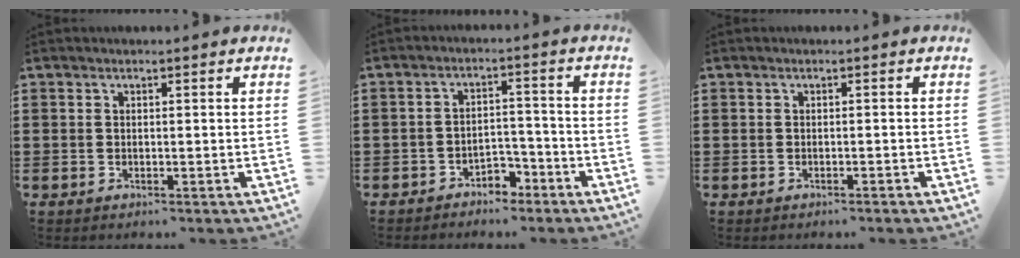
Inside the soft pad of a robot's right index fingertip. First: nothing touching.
{"total": 3.5, "force": [-3.1, 1.5, 0.9], "torque": [-0.019, 0.010, -0.062]}
{"total": 0.5, "force": [-0.4, -0.1, 0.3], "torque": [-0.005, 0.000, -0.009]}